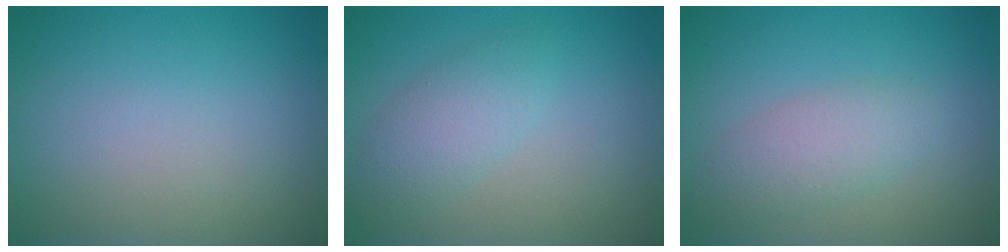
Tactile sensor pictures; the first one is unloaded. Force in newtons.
{"total": 2.9, "press": 2.9, "slide": 0.0}
{"total": 3.0, "press": 3.0, "slide": 0.2}